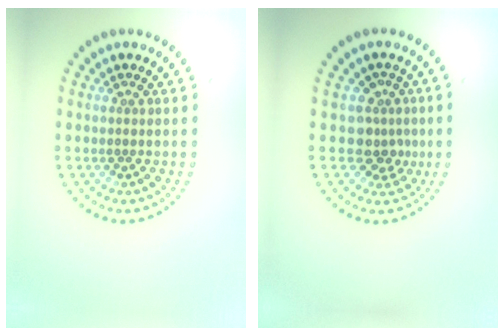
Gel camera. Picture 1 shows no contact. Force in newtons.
{"total": 2.7, "press": 2.0, "slide": 1.9}